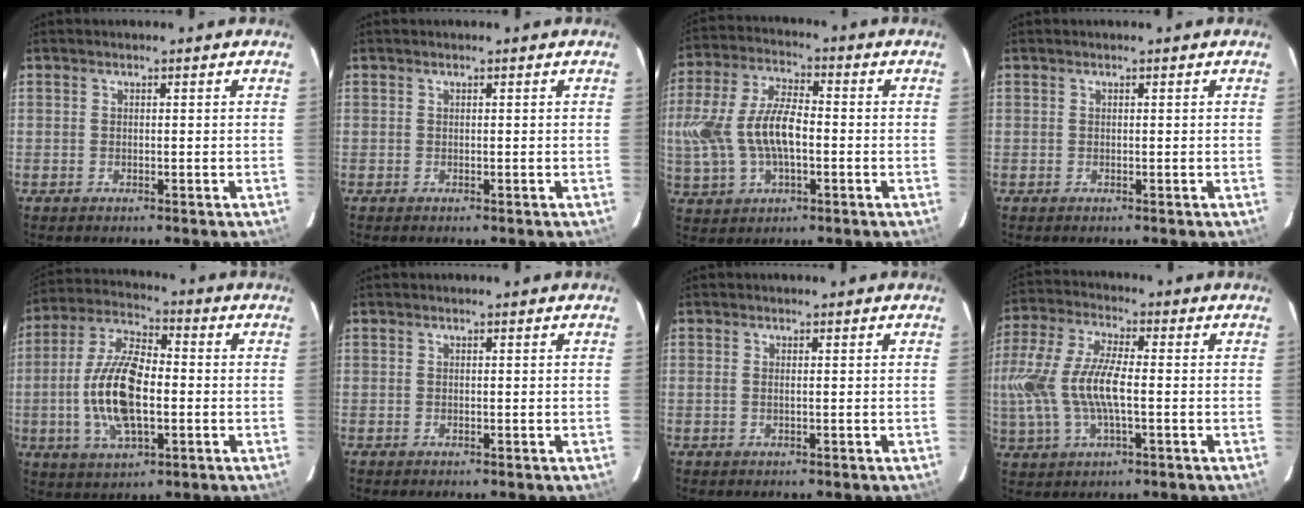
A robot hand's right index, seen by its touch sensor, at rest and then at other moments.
{"total": 0.0}
{"total": 14.2, "force": [-1.5, 7.2, 12.1], "torque": [-0.261, 0.009, -0.021]}
{"total": 0.0}
{"total": 14.9, "force": [-2.2, 6.4, 13.3], "torque": [-0.275, 0.004, -0.043]}
{"total": 0.0}
{"total": 0.7, "force": [0.0, 0.0, 0.7], "torque": [-0.015, 0.001, -0.002]}
{"total": 14.7, "force": [-1.5, 5.7, 13.5], "torque": [-0.290, 0.003, -0.029]}